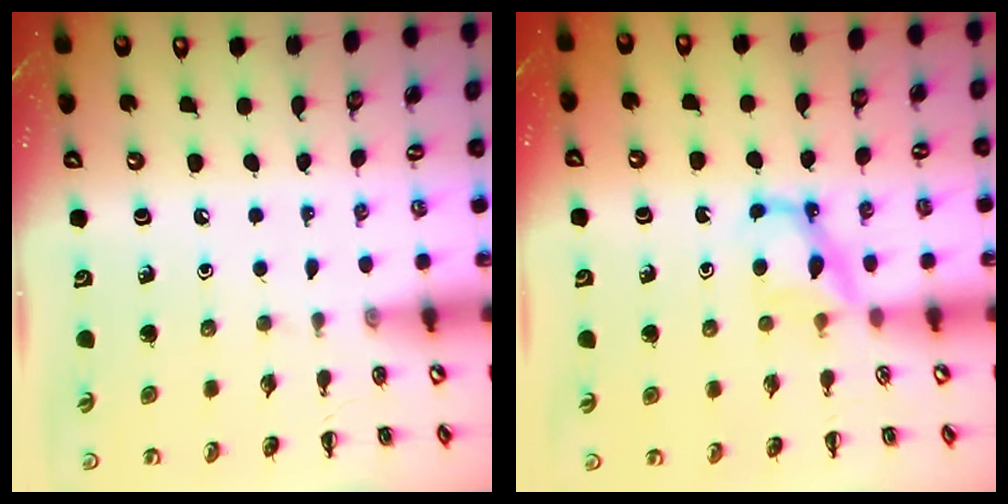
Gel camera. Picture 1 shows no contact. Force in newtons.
{"total": 4.9, "press": 4.8, "slide": 1.1}